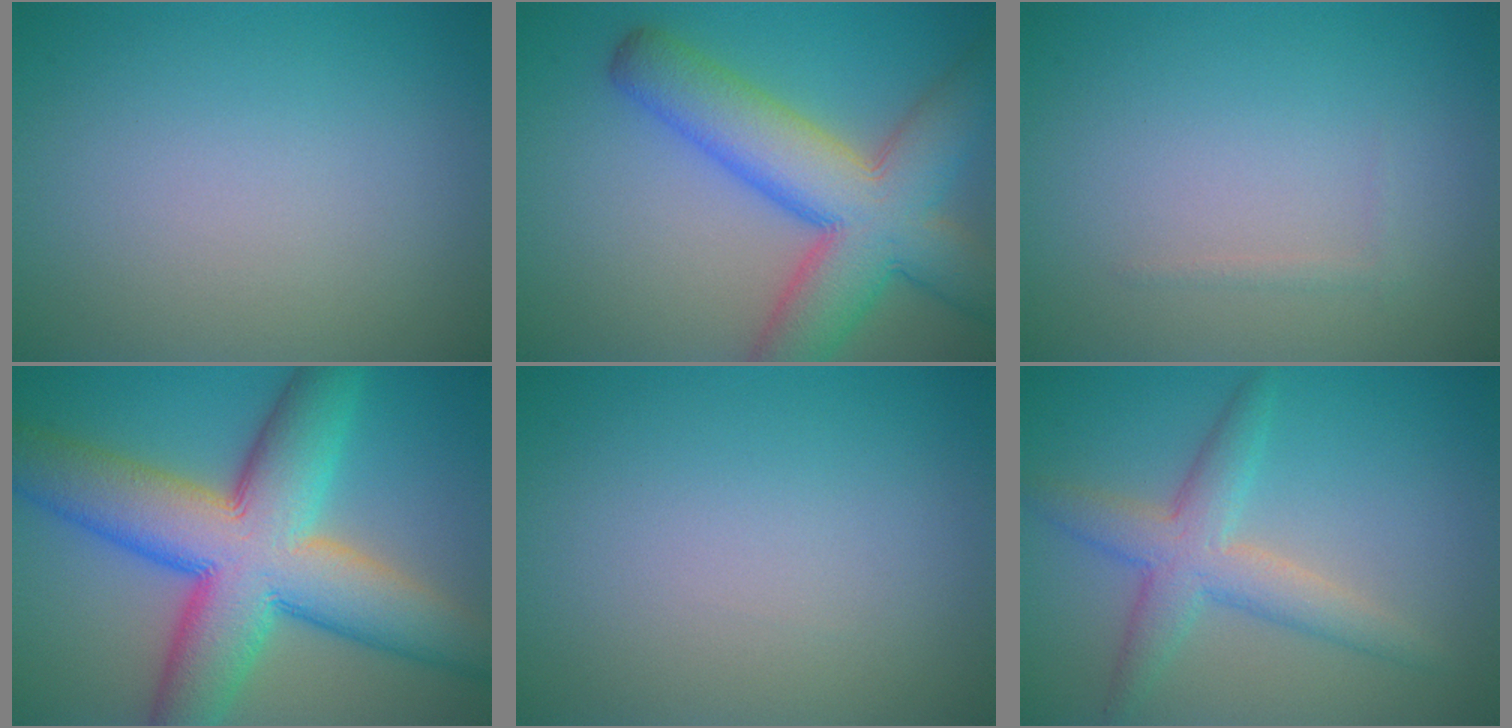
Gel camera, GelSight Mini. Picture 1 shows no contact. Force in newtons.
{"total": 10.1, "press": 10.1, "slide": 0.5}
{"total": 0.5, "press": 0.5, "slide": 0.0}
{"total": 13.6, "press": 13.6, "slide": 0.1}
{"total": 0.0}
{"total": 4.3, "press": 4.3, "slide": 0.3}